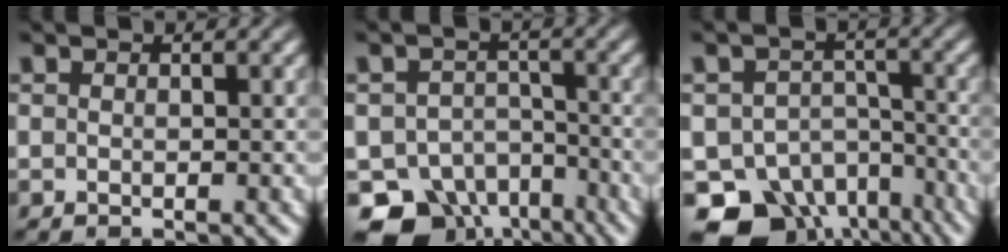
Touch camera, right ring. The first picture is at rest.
{"total": 9.8, "force": [-6.4, 6.7, 3.3], "torque": [-0.039, -0.045, -0.100]}
{"total": 13.1, "force": [-8.1, 9.1, 4.8], "torque": [-0.073, -0.056, -0.119]}